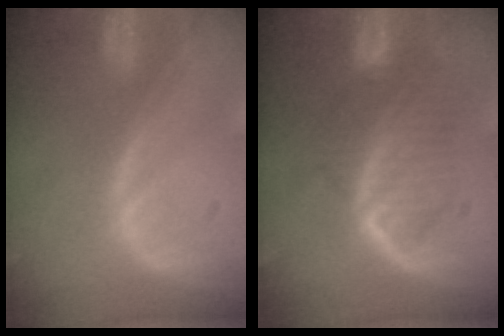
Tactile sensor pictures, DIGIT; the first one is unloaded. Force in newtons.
{"total": 7.6, "press": 6.9, "slide": 3.2}